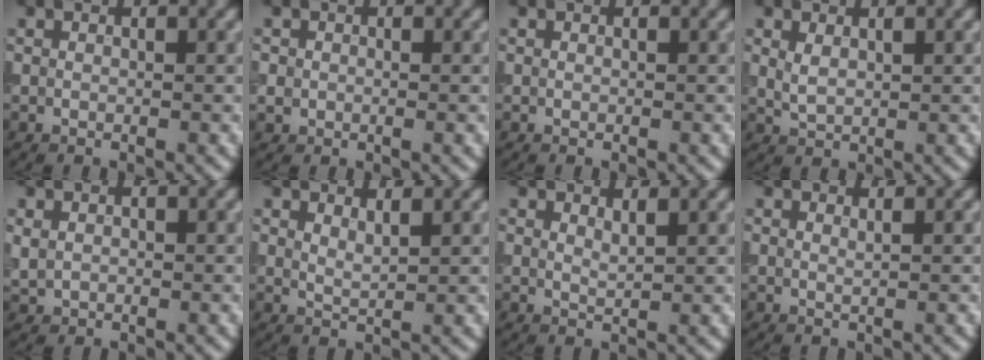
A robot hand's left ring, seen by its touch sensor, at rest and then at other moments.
{"total": 1.1, "force": [0.0, 1.0, 0.5], "torque": [-0.002, -0.003, -0.003]}
{"total": 0.0}
{"total": 1.5, "force": [0.7, 0.7, 1.1], "torque": [-0.027, -0.002, 0.019]}
{"total": 1.2, "force": [0.2, 0.9, 0.6], "torque": [-0.012, -0.001, 0.007]}
{"total": 1.7, "force": [1.3, 0.4, 0.9], "torque": [-0.014, 0.000, 0.022]}
{"total": 1.3, "force": [1.1, 0.3, 0.7], "torque": [-0.011, 0.000, 0.017]}
{"total": 0.6, "force": [0.4, 0.1, 0.5], "torque": [-0.002, -0.002, 0.006]}